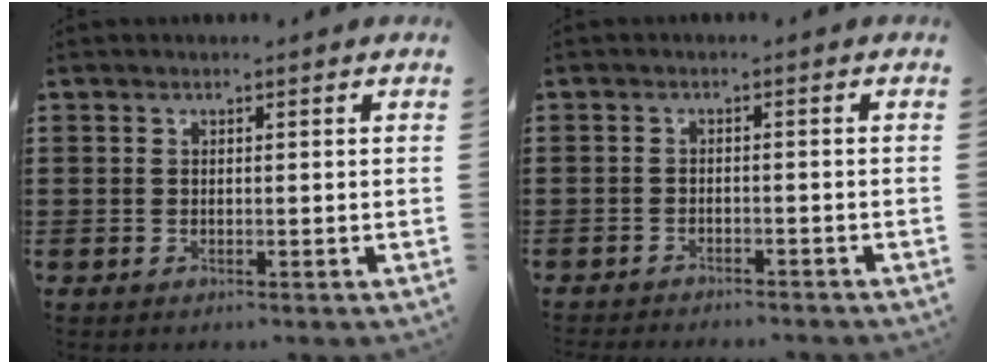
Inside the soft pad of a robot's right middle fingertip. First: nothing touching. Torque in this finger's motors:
{"motor_torque": [0.50, -0.47, 0.47, 0.21]}